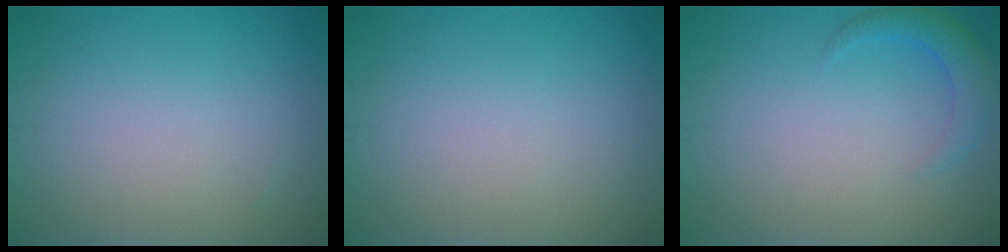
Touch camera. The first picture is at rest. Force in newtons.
{"total": 0.0}
{"total": 2.4, "press": 2.4, "slide": 0.2}